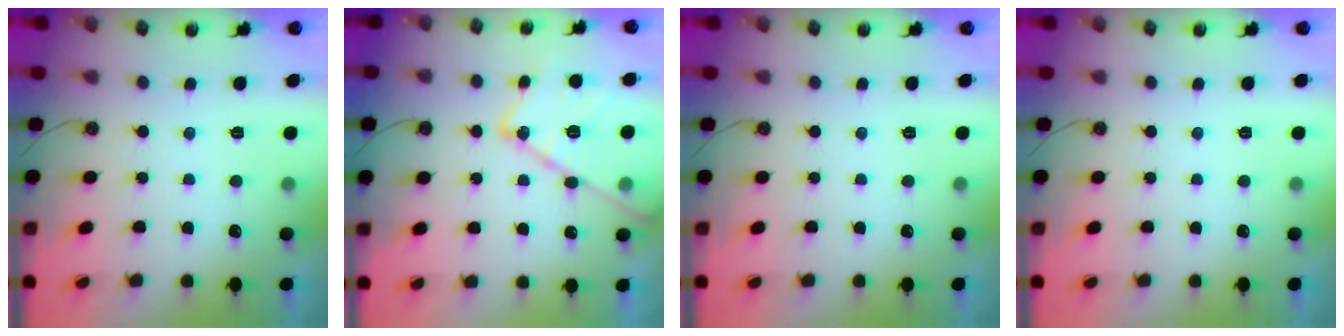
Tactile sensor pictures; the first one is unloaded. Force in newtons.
{"total": 17.9, "press": 17.9, "slide": 1.0}
{"total": 0.0}
{"total": 0.0}